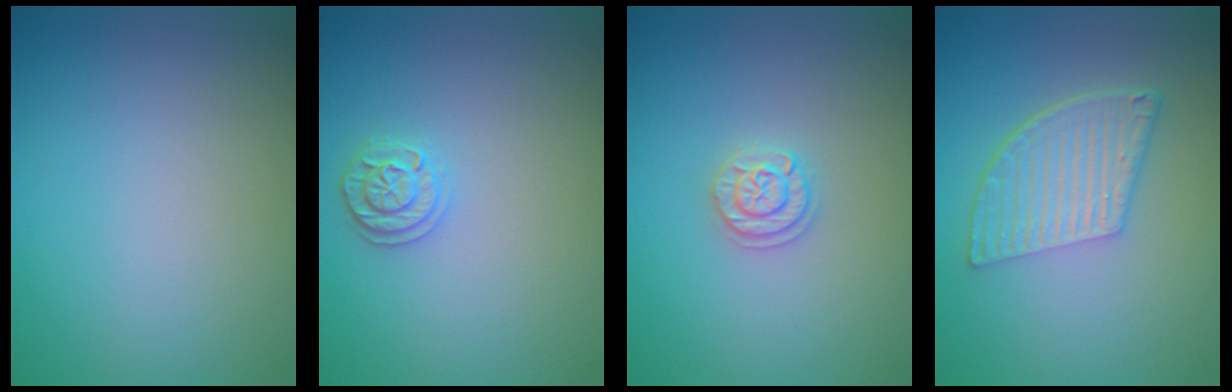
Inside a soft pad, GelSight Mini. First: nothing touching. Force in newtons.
{"total": 1.9, "press": 1.9, "slide": 0.3}
{"total": 1.8, "press": 1.8, "slide": 0.3}
{"total": 5.7, "press": 3.9, "slide": 4.2}